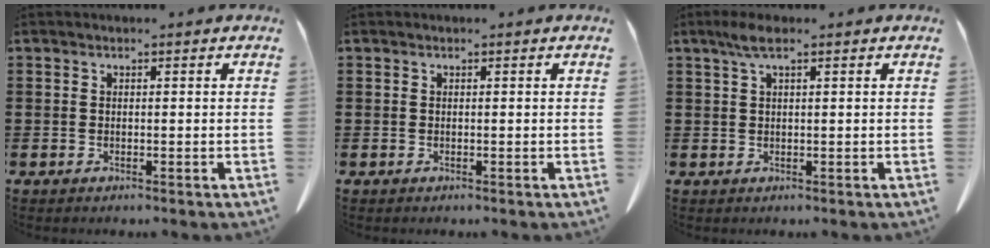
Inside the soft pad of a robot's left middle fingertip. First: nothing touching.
{"total": 0.0}
{"total": 2.7, "force": [1.2, 0.5, 2.3], "torque": [-0.049, 0.003, 0.021]}